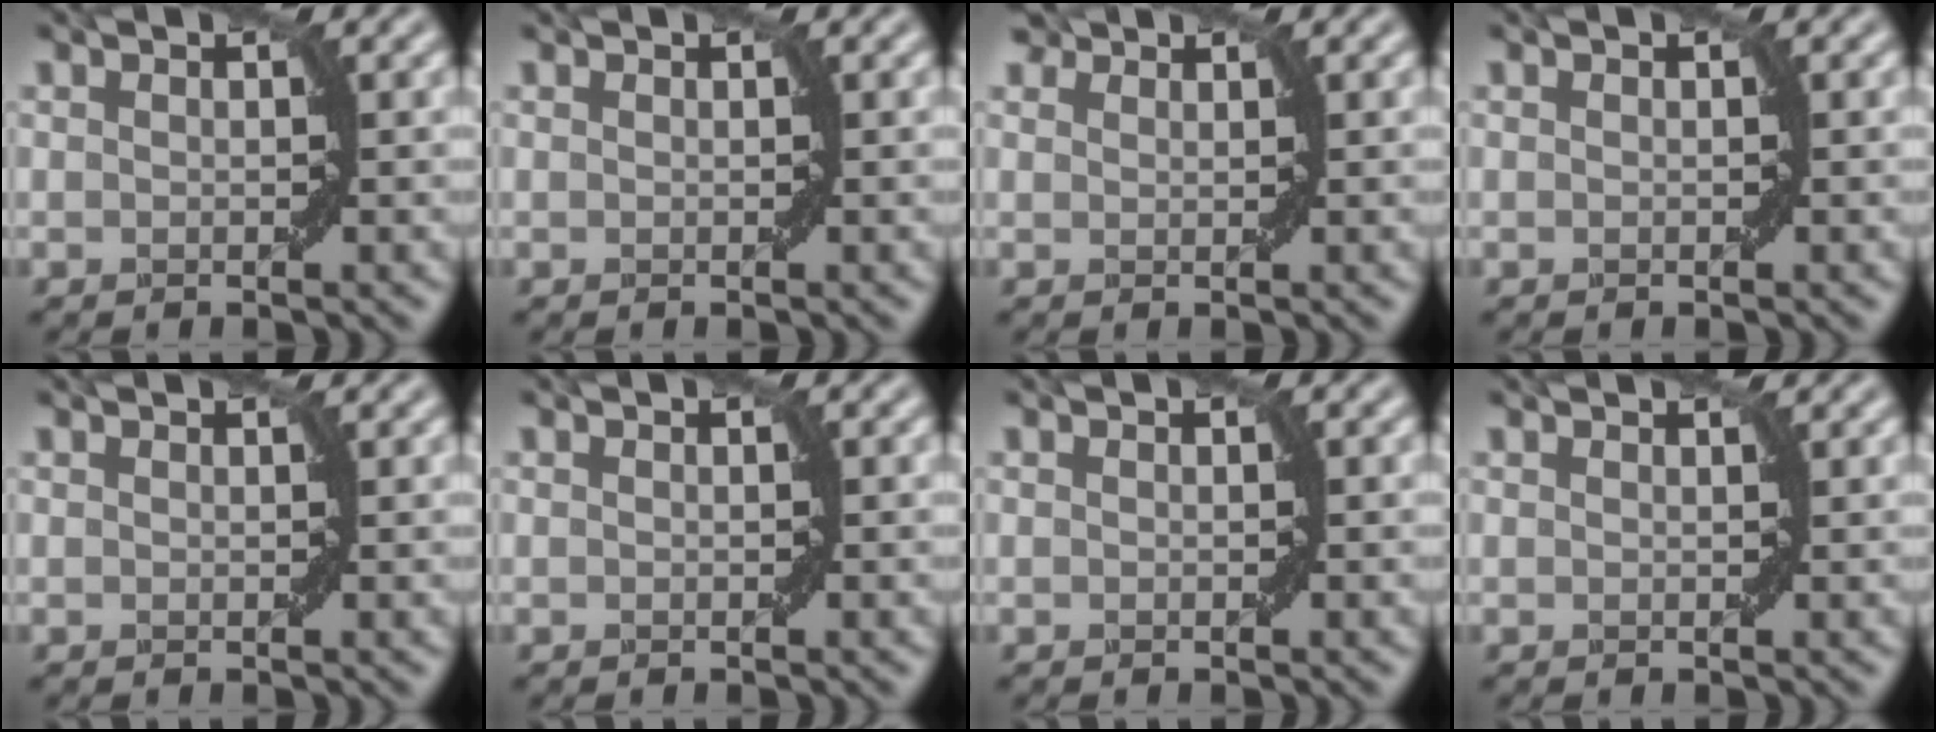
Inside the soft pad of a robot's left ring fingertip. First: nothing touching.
{"total": 0.0}
{"total": 1.7, "force": [1.5, 0.7, 0.4], "torque": [-0.007, -0.003, 0.022]}
{"total": 0.0}
{"total": 0.7, "force": [0.6, 0.0, 0.2], "torque": [-0.004, 0.001, 0.010]}
{"total": 0.0}
{"total": 0.0}
{"total": 1.0, "force": [1.0, 0.0, 0.3], "torque": [-0.008, -0.001, 0.013]}